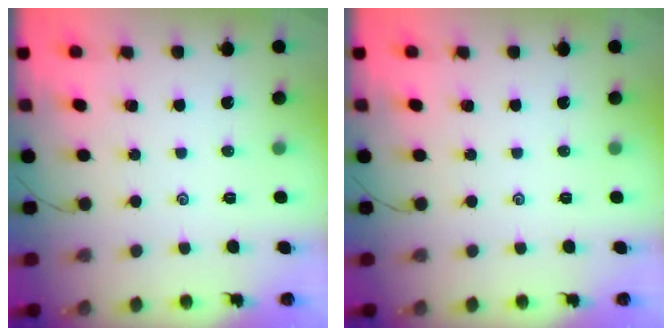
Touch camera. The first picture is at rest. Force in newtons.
{"total": 0.0}